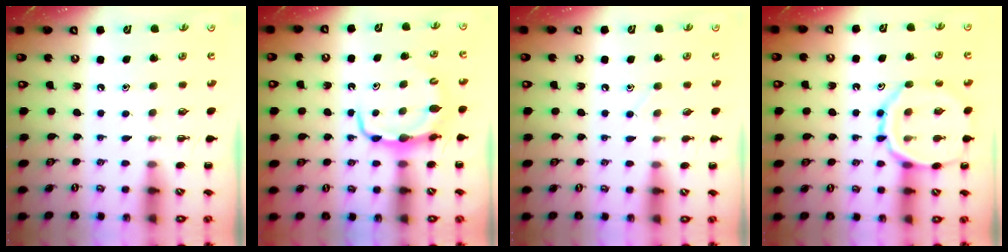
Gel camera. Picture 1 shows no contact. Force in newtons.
{"total": 6.5, "press": 6.5, "slide": 0.3}
{"total": 2.9, "press": 2.7, "slide": 0.9}
{"total": 12.9, "press": 12.9, "slide": 1.2}